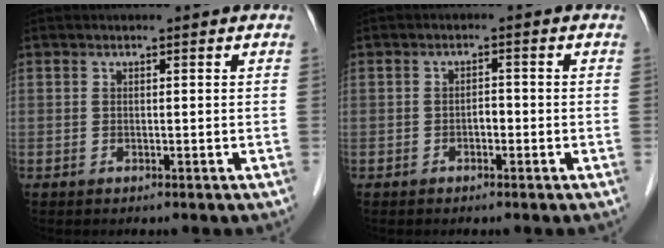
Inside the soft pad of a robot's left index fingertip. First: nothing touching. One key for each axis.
{"total": 1.4, "fx": -0.6, "fy": 0.8, "fz": 1.0, "tx": -0.013, "ty": 0.005, "tz": -0.012}